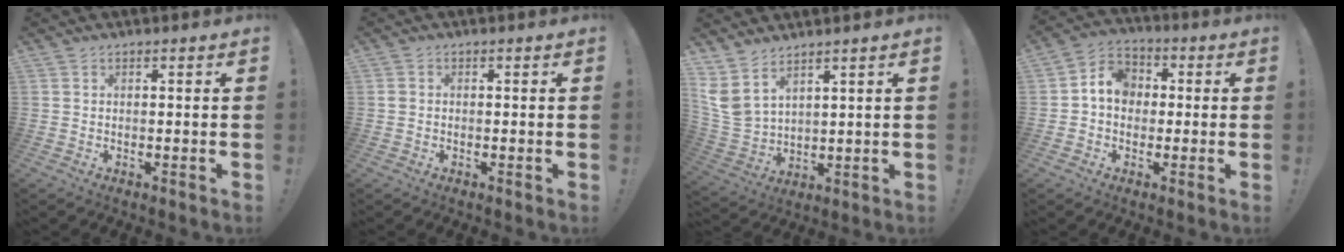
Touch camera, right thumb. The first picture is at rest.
{"total": 1.1, "force": [-0.3, 1.0, 0.3], "torque": [-0.007, 0.006, -0.004]}
{"total": 7.1, "force": [5.0, 3.7, 3.3], "torque": [-0.079, -0.039, 0.101]}
{"total": 8.3, "force": [0.0, 7.1, 4.2], "torque": [-0.065, 0.020, 0.008]}